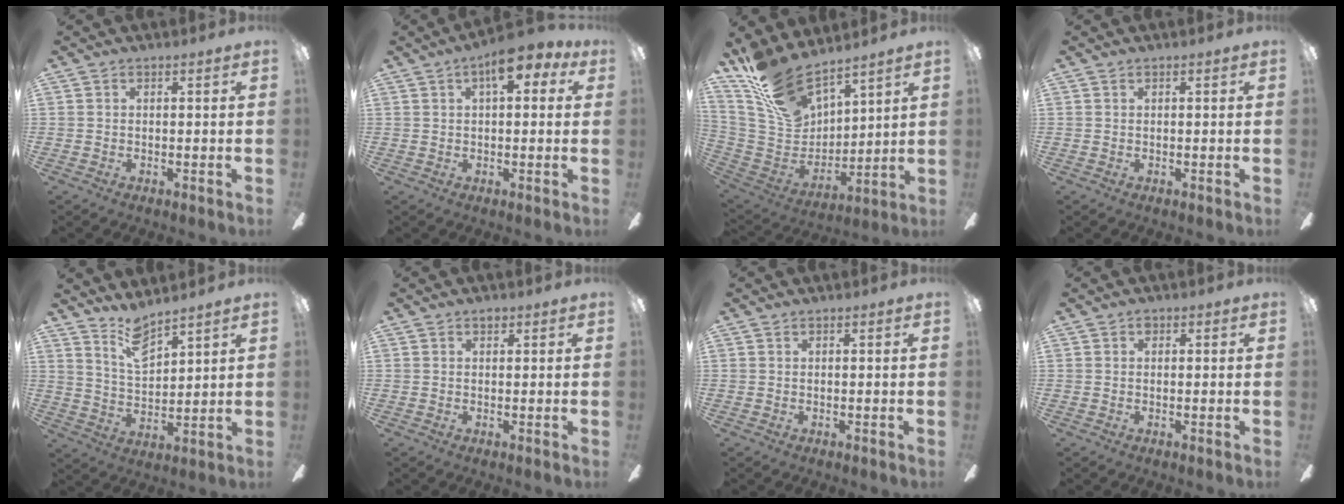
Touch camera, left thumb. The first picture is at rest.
{"total": 8.4, "force": [4.0, 3.6, 6.4], "torque": [-0.079, -0.011, 0.061]}
{"total": 17.8, "force": [14.1, 7.5, 7.9], "torque": [-0.170, -0.086, 0.264]}
{"total": 0.0}
{"total": 8.3, "force": [6.9, 2.7, 3.9], "torque": [-0.081, -0.036, 0.124]}
{"total": 1.0, "force": [0.7, 0.6, 0.4], "torque": [-0.001, -0.001, 0.011]}
{"total": 0.0}
{"total": 0.8, "force": [0.4, 0.6, 0.4], "torque": [-0.009, 0.003, 0.006]}